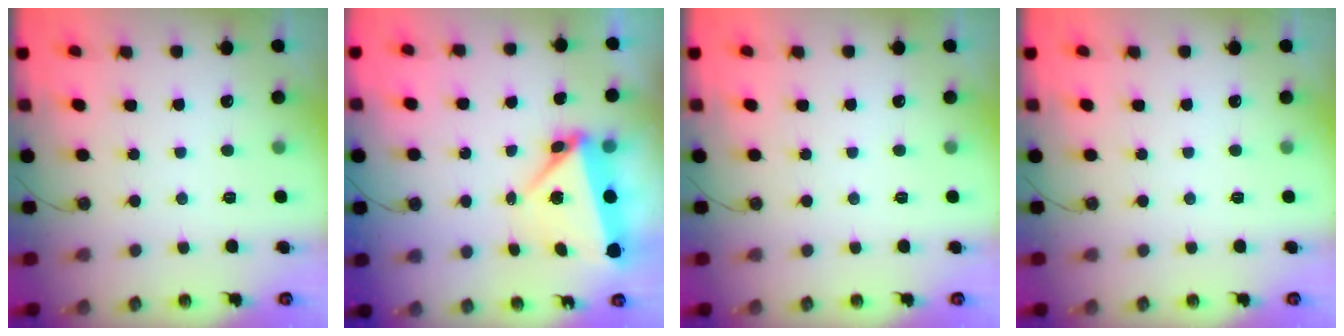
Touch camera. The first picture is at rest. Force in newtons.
{"total": 8.0, "press": 7.9, "slide": 1.0}
{"total": 0.0}
{"total": 0.0}